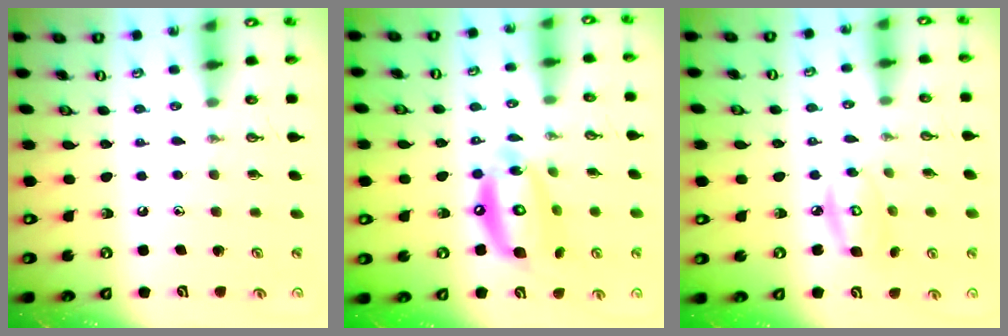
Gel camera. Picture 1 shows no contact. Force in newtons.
{"total": 15.5, "press": 15.4, "slide": 2.0}
{"total": 7.7, "press": 7.7, "slide": 0.5}